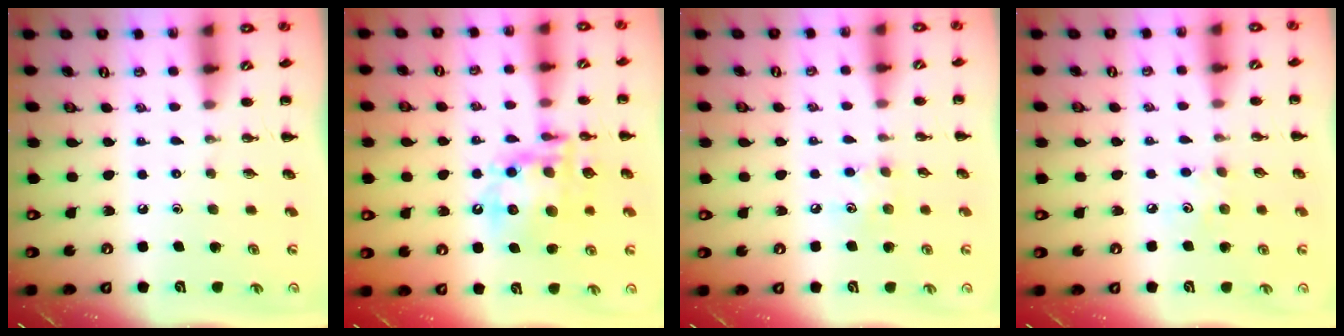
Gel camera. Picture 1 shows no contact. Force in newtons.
{"total": 16.6, "press": 16.2, "slide": 3.6}
{"total": 6.4, "press": 6.3, "slide": 1.4}
{"total": 4.1, "press": 4.0, "slide": 1.0}